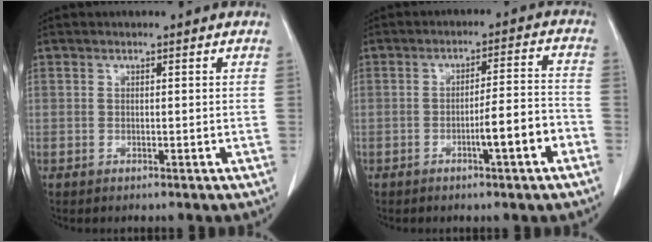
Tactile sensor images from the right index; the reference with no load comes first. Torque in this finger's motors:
{"motor_torque": [1.24, -0.33, 0.55, 0.10]}